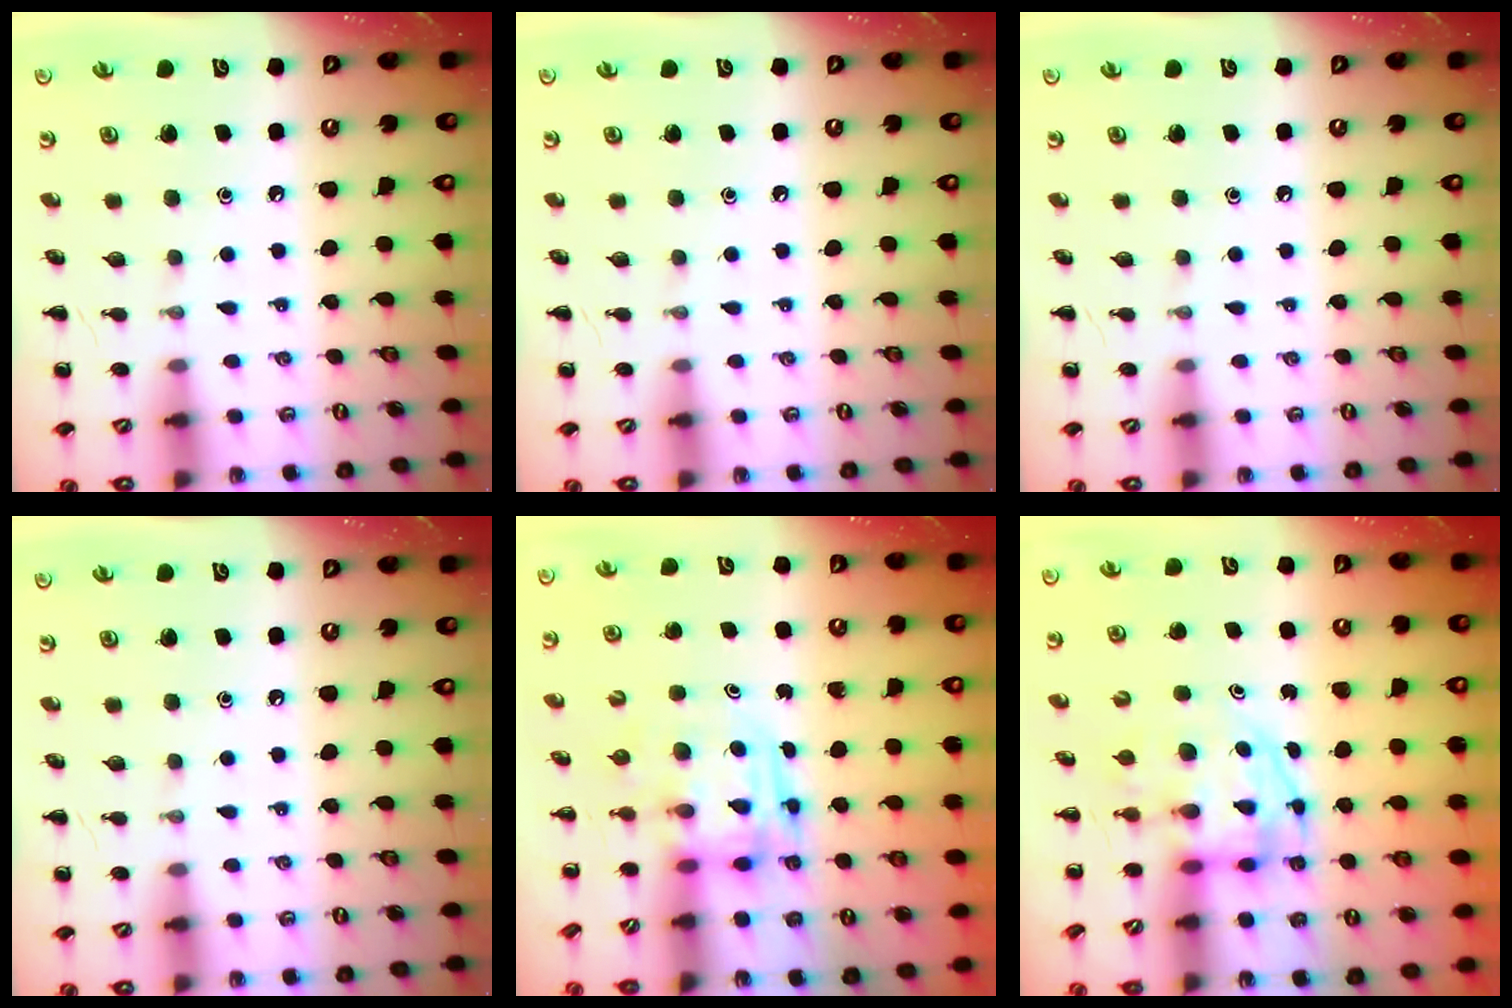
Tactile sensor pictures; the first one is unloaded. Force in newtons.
{"total": 0.0}
{"total": 0.0}
{"total": 0.0}
{"total": 3.7, "press": 3.7, "slide": 0.6}
{"total": 3.5, "press": 3.4, "slide": 0.5}